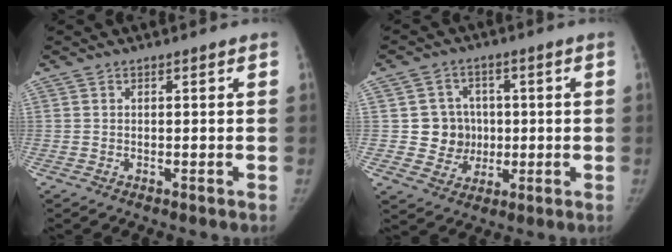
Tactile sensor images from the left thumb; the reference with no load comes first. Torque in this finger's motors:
{"motor_torque": [-0.02, 0.04, -0.01, 0.00, 0.01]}